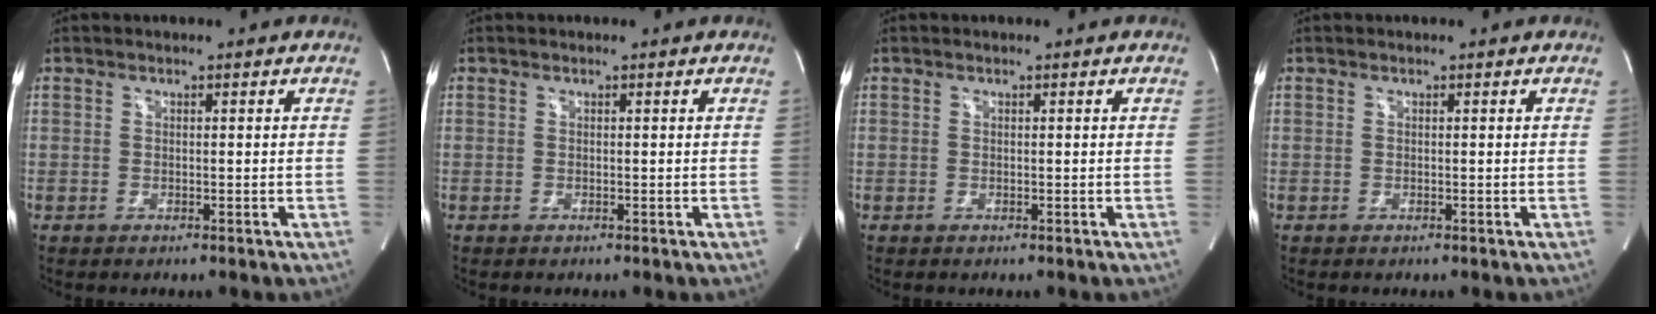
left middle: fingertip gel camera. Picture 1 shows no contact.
{"total": 0.0}
{"total": 0.0}
{"total": 0.0}